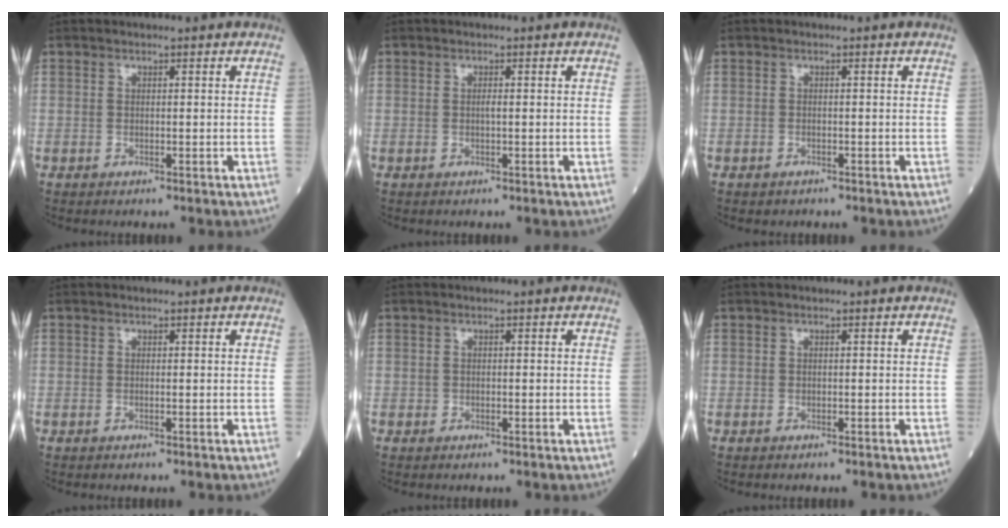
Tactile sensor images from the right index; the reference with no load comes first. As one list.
[{"total": 0.6, "force": [-0.1, 0.0, 0.6], "torque": [-0.011, 0.000, -0.002]}, {"total": 0.7, "force": [-0.6, 0.4, 0.1], "torque": [-0.005, 0.001, -0.008]}, {"total": 0.0}, {"total": 0.0}, {"total": 0.0}]